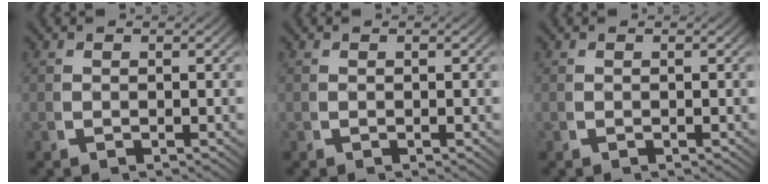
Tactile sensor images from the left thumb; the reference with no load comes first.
{"total": 0.0}
{"total": 0.0}